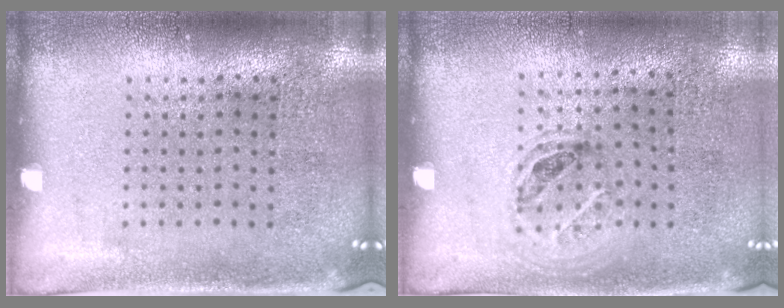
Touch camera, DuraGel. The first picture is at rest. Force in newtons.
{"total": 1.0, "press": 0.7, "slide": 0.6}